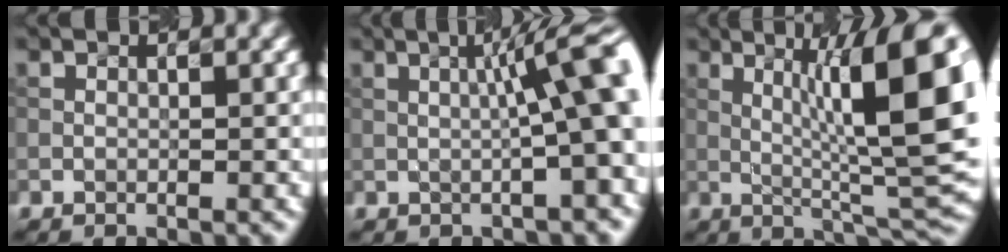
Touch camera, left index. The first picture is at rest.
{"total": 7.5, "force": [0.7, 1.1, 7.4], "torque": [-0.097, 0.024, 0.013]}
{"total": 12.4, "force": [2.1, 2.4, 12.0], "torque": [-0.172, 0.013, 0.042]}